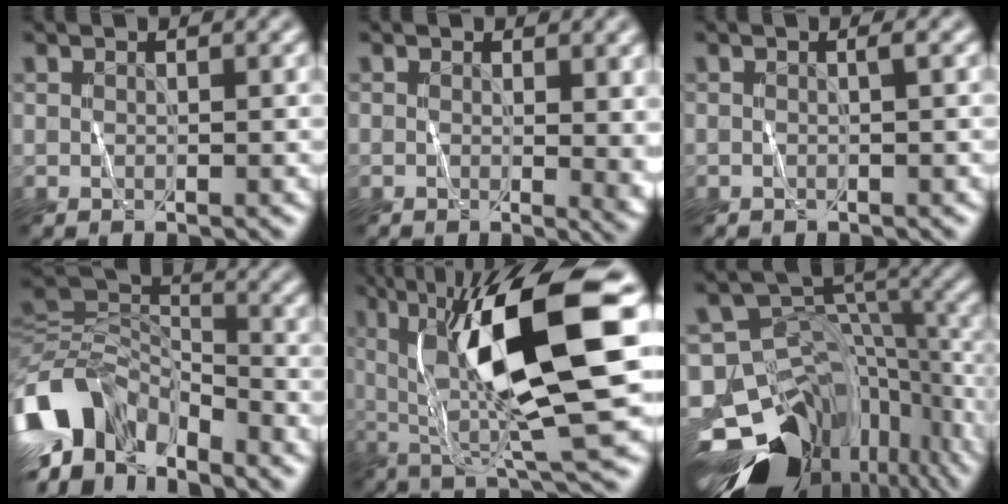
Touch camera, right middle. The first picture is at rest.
{"total": 3.5, "force": [0.3, 1.4, 3.2], "torque": [-0.028, -0.004, 0.005]}
{"total": 0.5, "force": [-0.3, 0.0, 0.4], "torque": [-0.009, 0.000, -0.005]}
{"total": 11.1, "force": [-5.5, 6.7, 6.9], "torque": [-0.133, 0.000, -0.112]}
{"total": 13.9, "force": [3.1, 2.6, 13.3], "torque": [-0.221, 0.007, 0.056]}
{"total": 17.0, "force": [-11.0, 10.4, 7.8], "torque": [-0.154, -0.008, -0.166]}